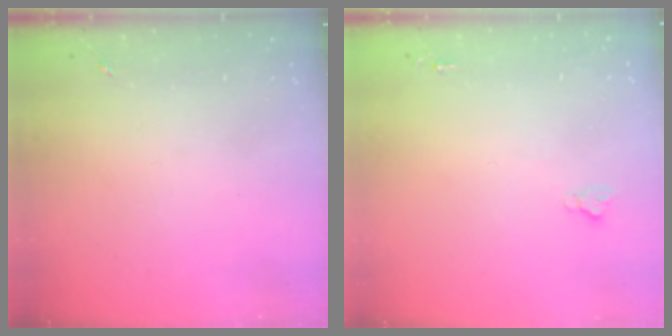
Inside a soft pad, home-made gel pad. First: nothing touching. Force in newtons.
{"total": 2.6, "press": 2.5, "slide": 0.3}